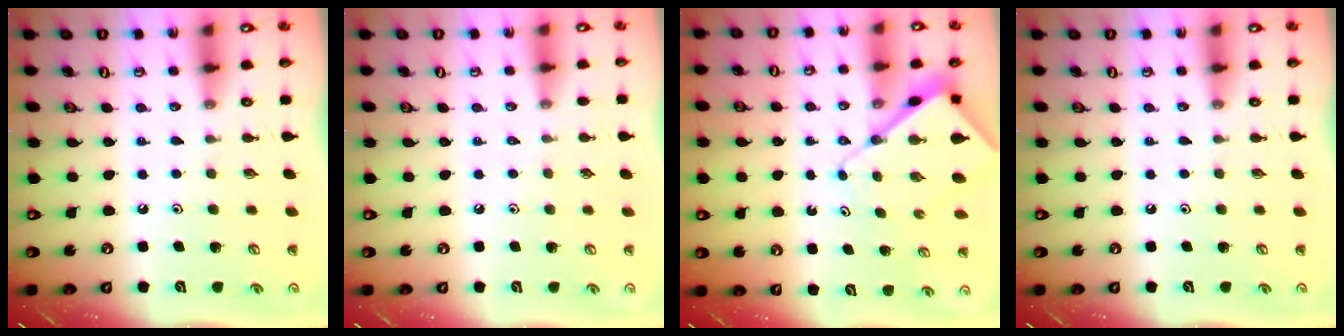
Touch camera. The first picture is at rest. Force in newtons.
{"total": 1.9, "press": 1.9, "slide": 0.3}
{"total": 7.7, "press": 7.6, "slide": 0.8}
{"total": 0.0}